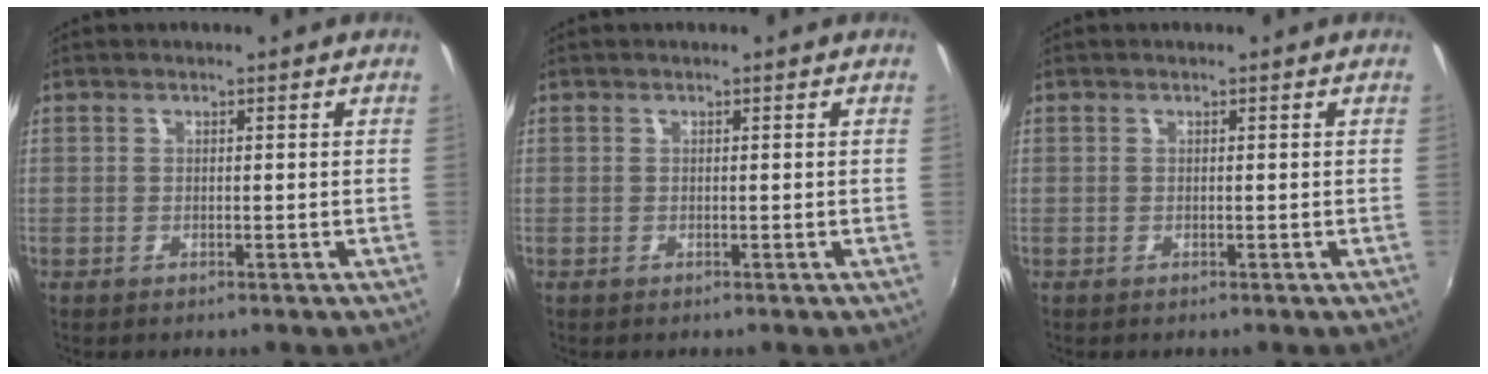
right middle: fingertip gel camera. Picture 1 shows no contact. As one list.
[{"total": 0.0}, {"total": 0.0}]